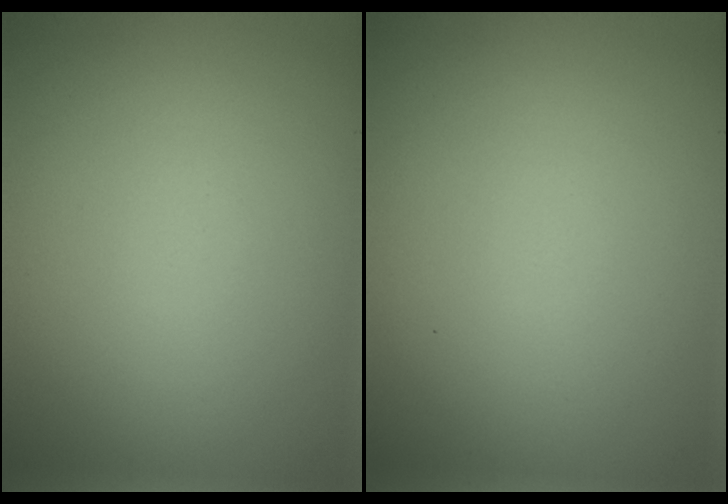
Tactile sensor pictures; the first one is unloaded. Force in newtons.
{"total": 0.0}